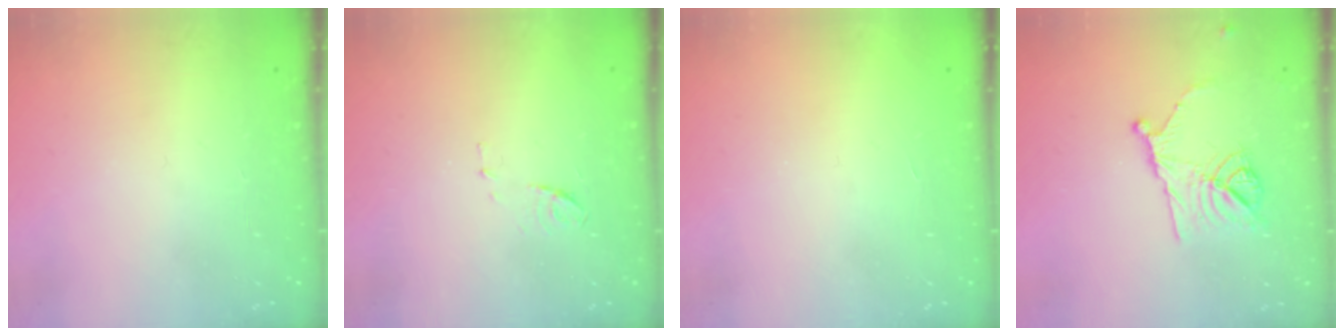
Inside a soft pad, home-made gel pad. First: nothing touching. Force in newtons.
{"total": 6.2, "press": 6.2, "slide": 0.5}
{"total": 1.7, "press": 1.7, "slide": 0.1}
{"total": 11.2, "press": 10.9, "slide": 2.3}